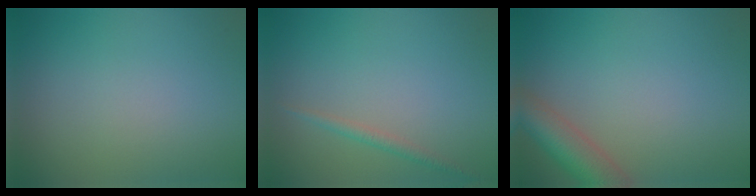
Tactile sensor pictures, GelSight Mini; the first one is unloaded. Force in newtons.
{"total": 1.2, "press": 1.1, "slide": 0.1}
{"total": 5.1, "press": 5.1, "slide": 0.3}